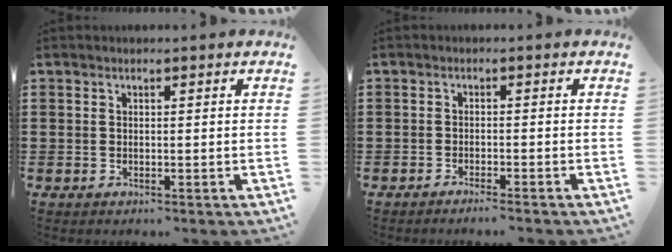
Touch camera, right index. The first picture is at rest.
{"total": 1.5, "force": [-1.3, -0.4, 0.4], "torque": [-0.008, -0.002, -0.025]}